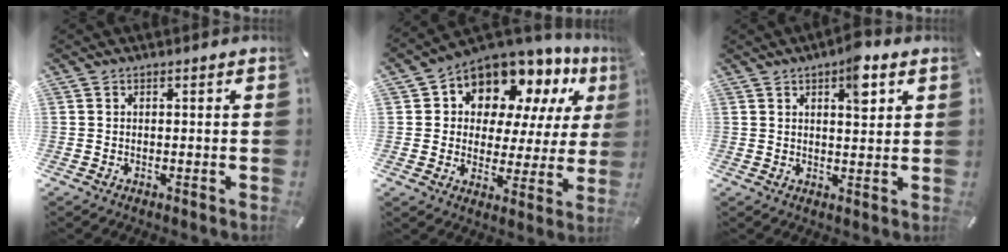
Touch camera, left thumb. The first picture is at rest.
{"total": 11.8, "force": [8.9, 6.9, 3.6], "torque": [-0.079, -0.079, 0.163]}
{"total": 6.6, "force": [3.3, 2.6, 5.1], "torque": [-0.068, -0.012, 0.050]}